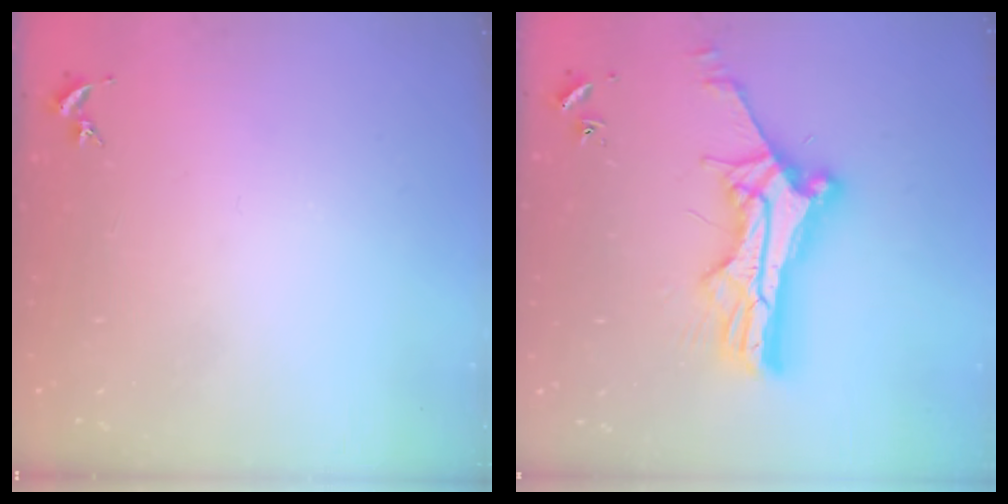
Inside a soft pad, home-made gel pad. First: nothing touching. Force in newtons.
{"total": 11.6, "press": 11.6, "slide": 1.1}